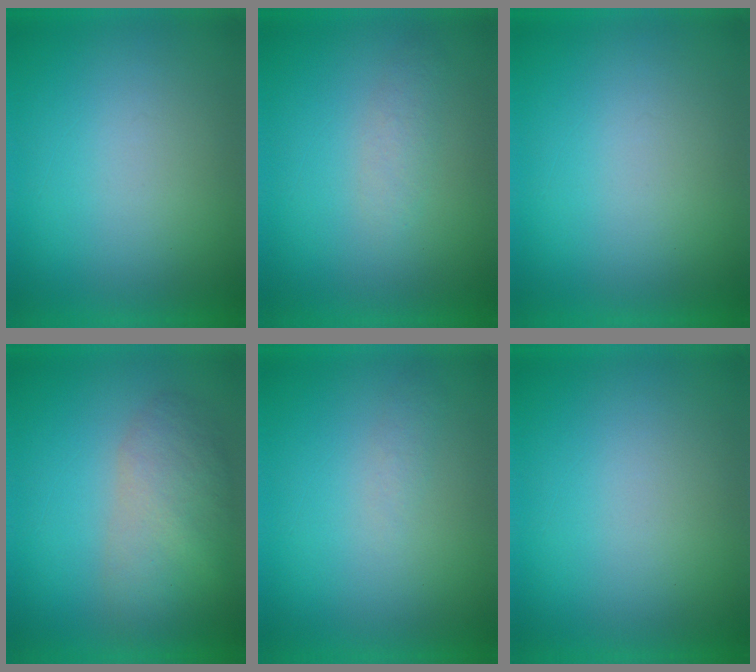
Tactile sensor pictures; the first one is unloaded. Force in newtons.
{"total": 1.9}
{"total": 0.0}
{"total": 5.5}
{"total": 1.2}
{"total": 0.0}